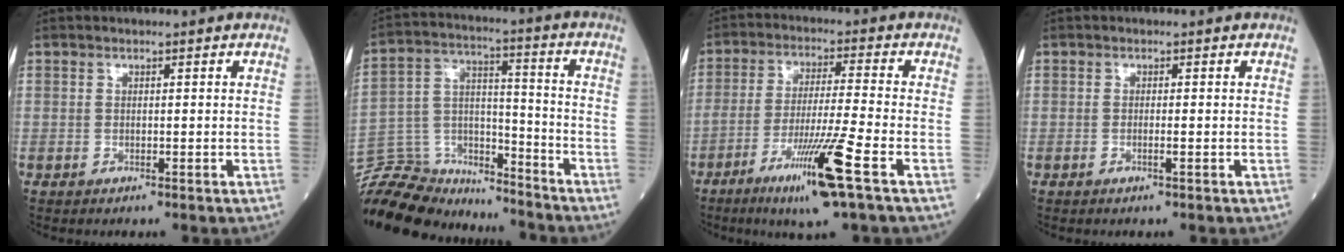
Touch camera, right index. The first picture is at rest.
{"total": 17.6, "force": [-16.7, 4.7, 2.6], "torque": [-0.061, 0.052, -0.274]}
{"total": 11.8, "force": [-5.9, -1.1, 10.2], "torque": [-0.193, -0.026, -0.107]}
{"total": 1.0, "force": [-0.4, -0.1, 1.0], "torque": [-0.021, -0.001, -0.006]}